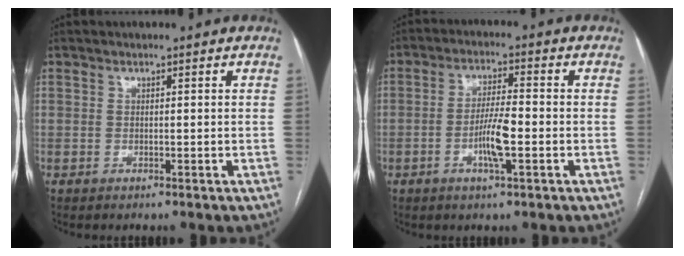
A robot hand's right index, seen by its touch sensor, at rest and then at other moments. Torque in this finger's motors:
{"motor_torque": [-0.03, 0.08, 0.05, 0.04]}